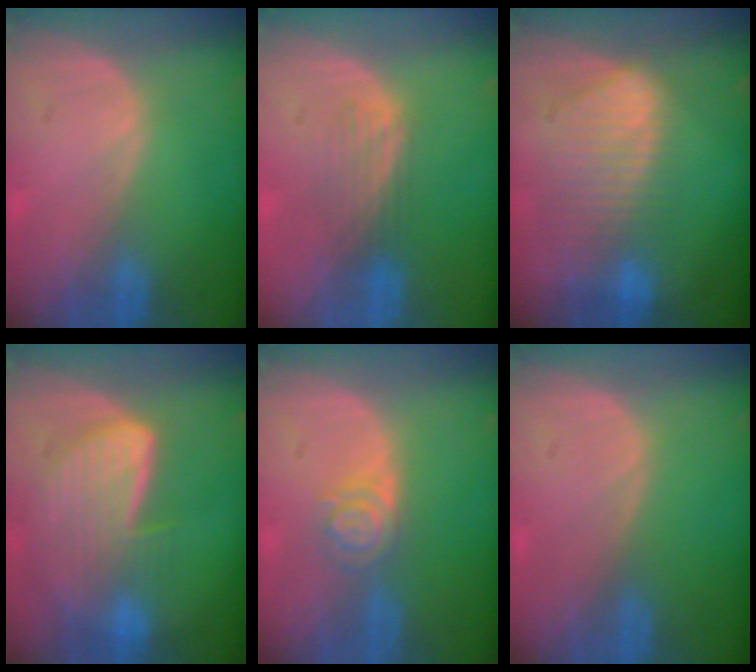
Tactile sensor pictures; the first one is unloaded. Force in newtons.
{"total": 3.8, "press": 3.2, "slide": 2.0}
{"total": 9.6, "press": 8.3, "slide": 4.8}
{"total": 8.2, "press": 7.5, "slide": 3.4}
{"total": 4.1, "press": 3.8, "slide": 1.7}
{"total": 0.0}